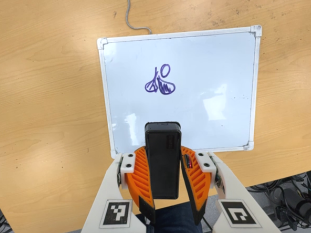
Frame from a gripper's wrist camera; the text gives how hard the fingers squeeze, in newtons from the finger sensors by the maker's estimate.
{"total": 10.3, "left": 8.2, "right": 12.4}